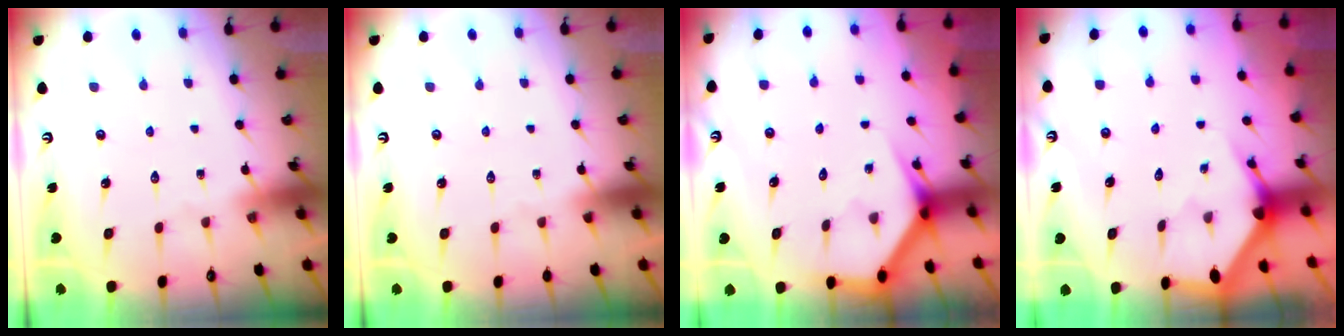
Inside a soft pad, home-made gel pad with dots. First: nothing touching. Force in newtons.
{"total": 0.0}
{"total": 3.5, "press": 3.5, "slide": 0.2}
{"total": 2.9, "press": 2.9, "slide": 0.2}